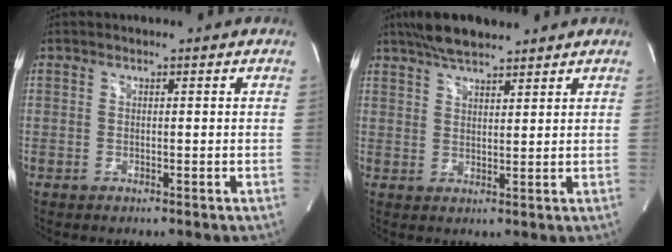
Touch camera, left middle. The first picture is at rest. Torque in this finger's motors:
{"motor_torque": [0.73, -0.62, 0.00, 0.06]}